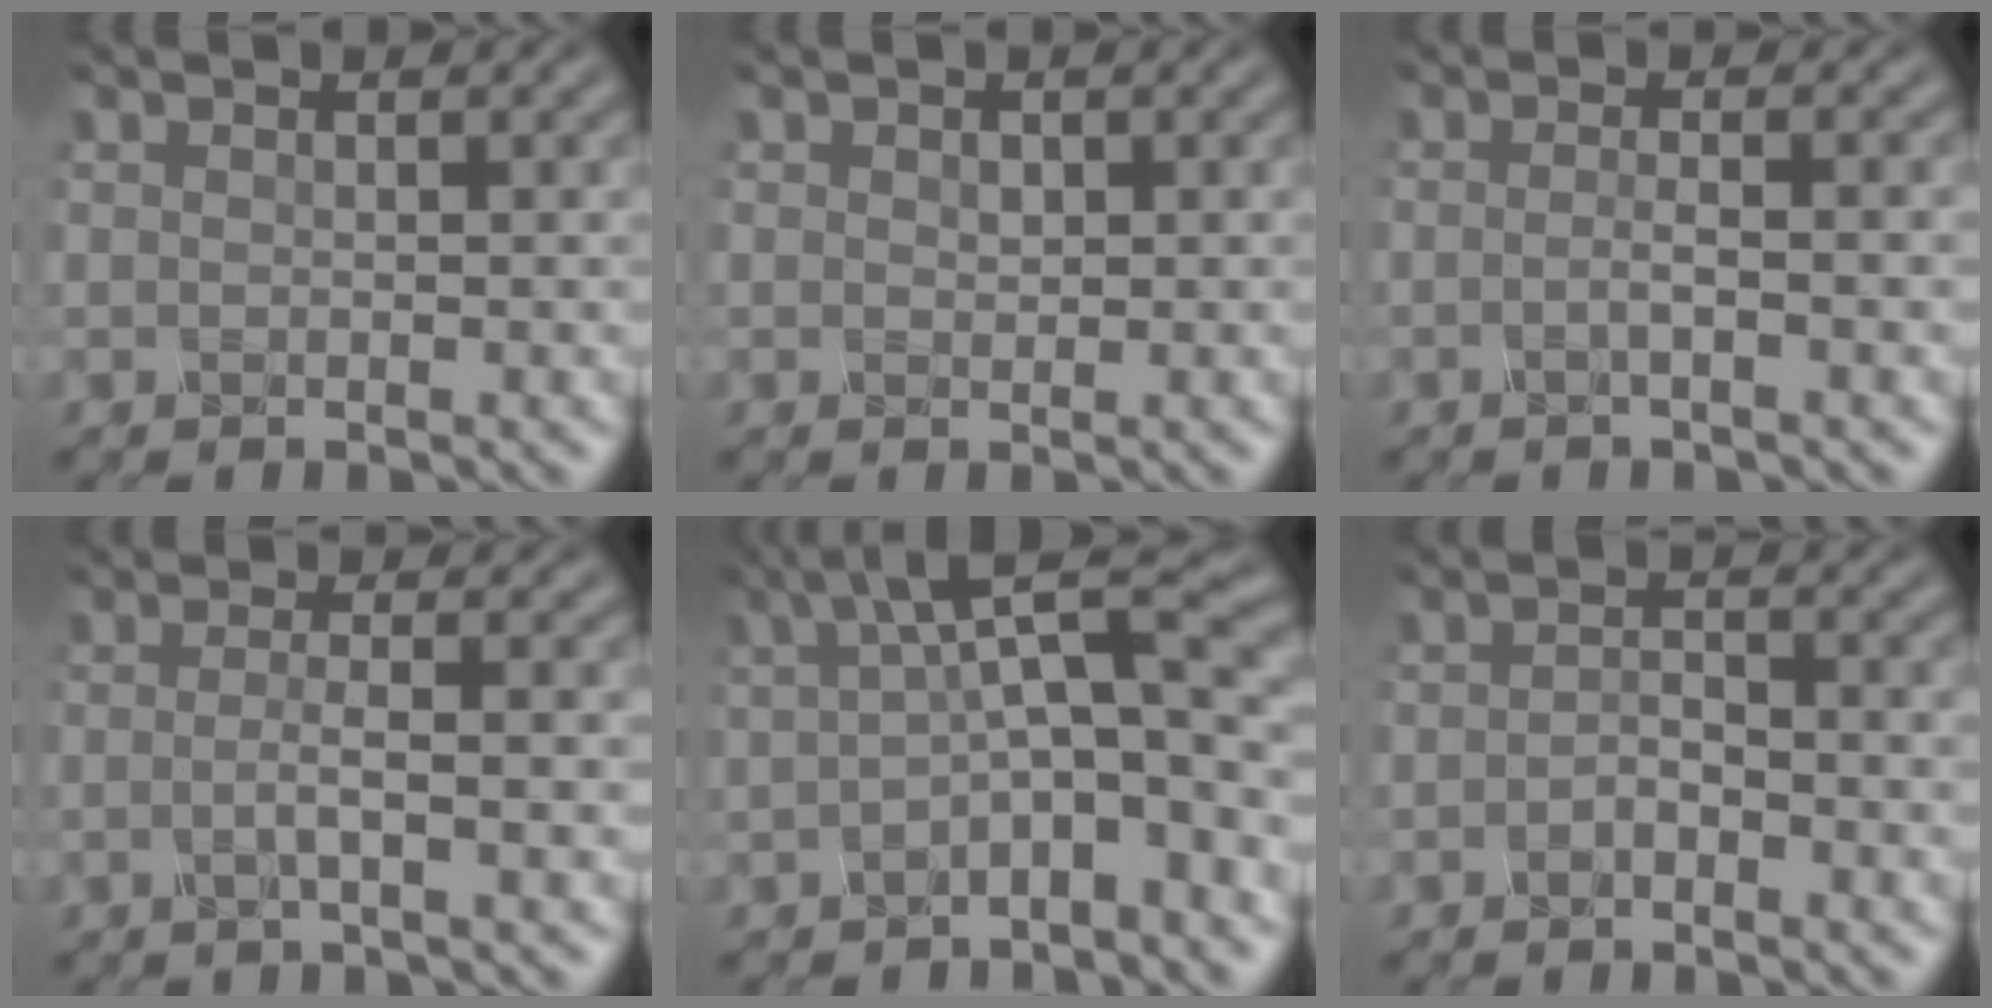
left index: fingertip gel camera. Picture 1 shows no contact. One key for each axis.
{"total": 0.7, "fx": 0.0, "fy": 0.5, "fz": 0.4, "tx": -0.008, "ty": -0.001, "tz": 0.001}
{"total": 1.8, "fx": -1.1, "fy": 0.3, "fz": 1.4, "tx": -0.022, "ty": 0.001, "tz": -0.027}
{"total": 2.5, "fx": -1.1, "fy": 0.5, "fz": 2.2, "tx": -0.035, "ty": 0.001, "tz": -0.028}
{"total": 7.6, "fx": 0.1, "fy": 2.6, "fz": 7.2, "tx": -0.106, "ty": 0.017, "tz": -0.010}
{"total": 1.9, "fx": -1.5, "fy": 0.7, "fz": 0.8, "tx": -0.018, "ty": 0.003, "tz": -0.033}